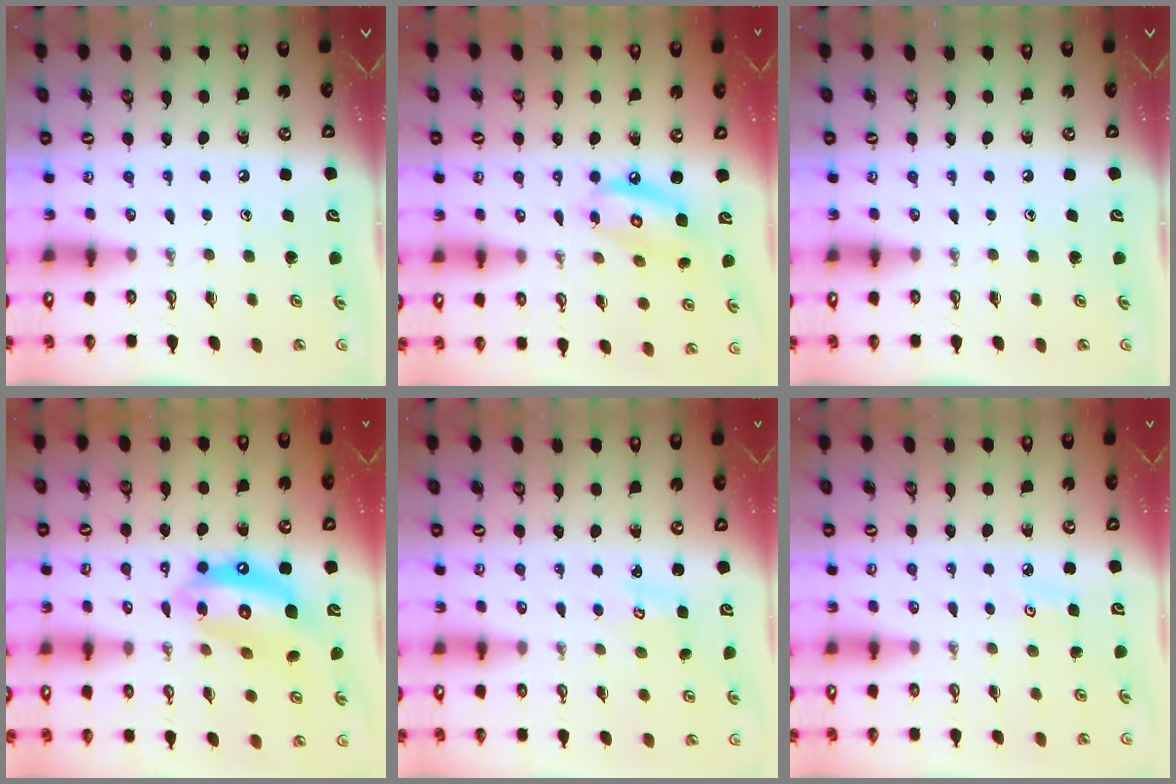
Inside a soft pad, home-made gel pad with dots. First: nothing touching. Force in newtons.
{"total": 9.5, "press": 9.5, "slide": 0.7}
{"total": 0.0}
{"total": 14.2, "press": 14.1, "slide": 1.2}
{"total": 2.5, "press": 2.5, "slide": 0.3}
{"total": 3.5, "press": 3.4, "slide": 0.5}